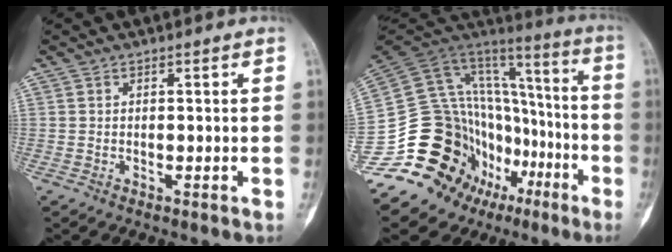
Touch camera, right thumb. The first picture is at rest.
{"total": 29.0, "force": [-12.2, 21.8, 14.8], "torque": [-0.204, 0.167, -0.179]}